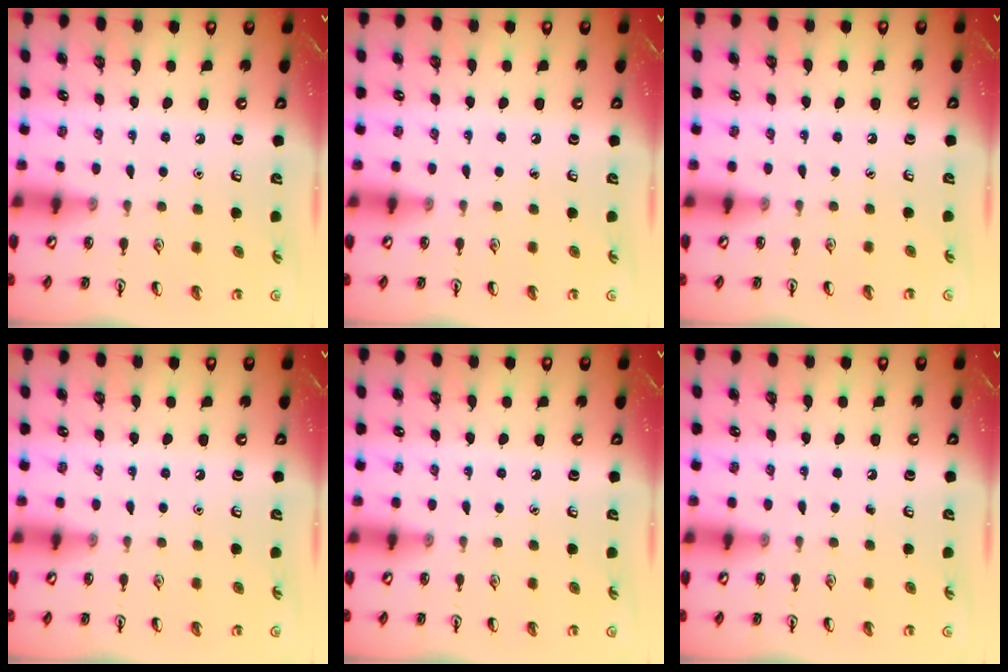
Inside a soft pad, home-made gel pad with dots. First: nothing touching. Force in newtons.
{"total": 0.0}
{"total": 0.0}
{"total": 0.0}
{"total": 0.0}
{"total": 0.0}